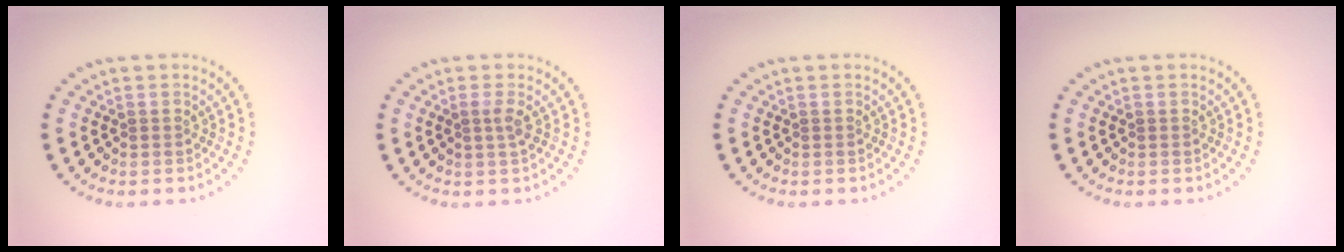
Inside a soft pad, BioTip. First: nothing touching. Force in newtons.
{"total": 1.2, "press": 0.9, "slide": 0.8}
{"total": 0.0}
{"total": 0.0}